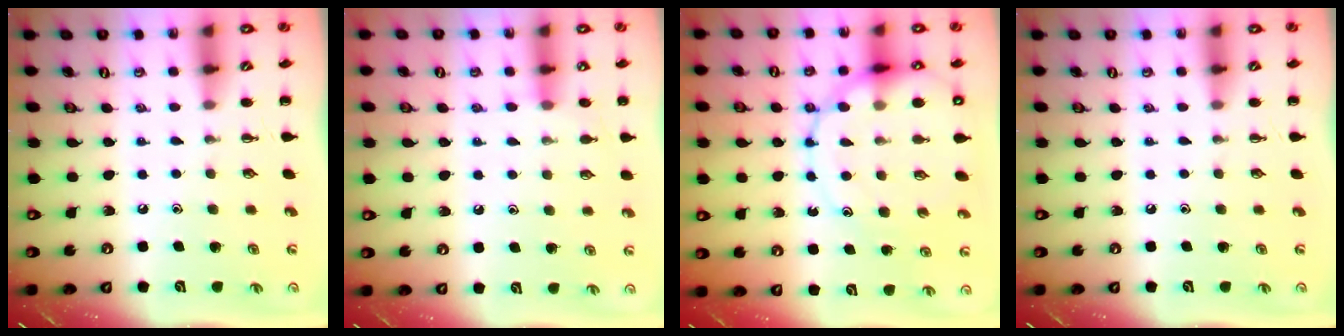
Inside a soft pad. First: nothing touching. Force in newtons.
{"total": 7.0, "press": 6.6, "slide": 2.2}
{"total": 16.6, "press": 16.4, "slide": 2.5}
{"total": 0.0}